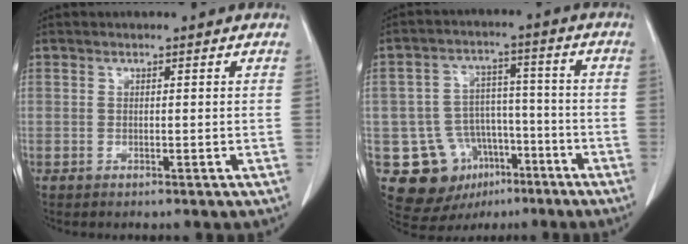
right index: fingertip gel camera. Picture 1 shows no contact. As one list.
[{"total": 12.1, "force": [-5.4, 10.0, 4.1], "torque": [-0.067, 0.041, -0.068]}]